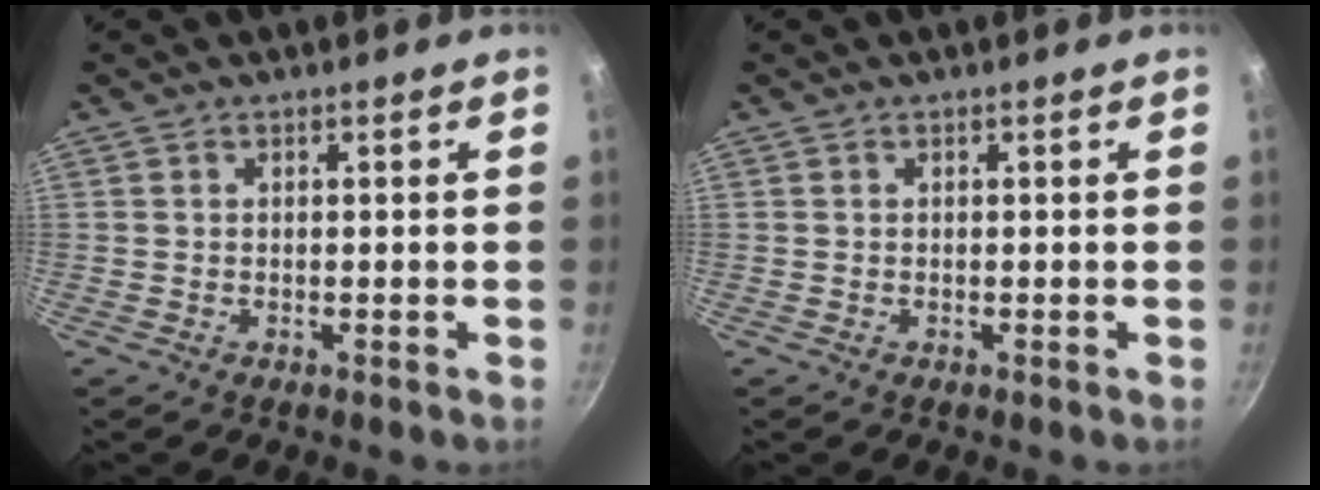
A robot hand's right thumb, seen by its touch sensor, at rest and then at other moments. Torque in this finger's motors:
{"motor_torque": [-0.11, 0.11, 0.08, 0.34, 0.03]}